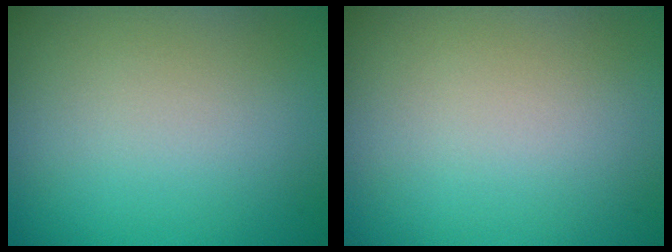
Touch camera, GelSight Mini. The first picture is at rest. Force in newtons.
{"total": 0.0}